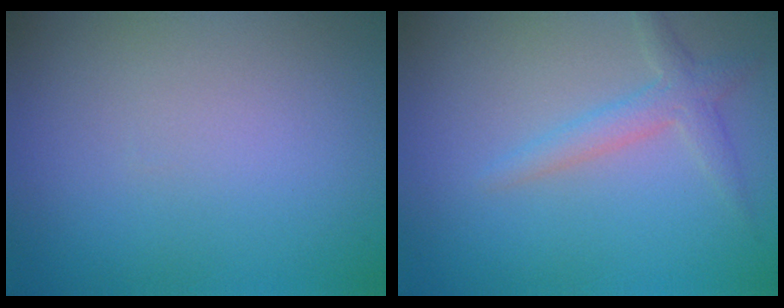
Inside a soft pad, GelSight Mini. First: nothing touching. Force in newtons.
{"total": 2.2, "press": 2.2, "slide": 0.1}